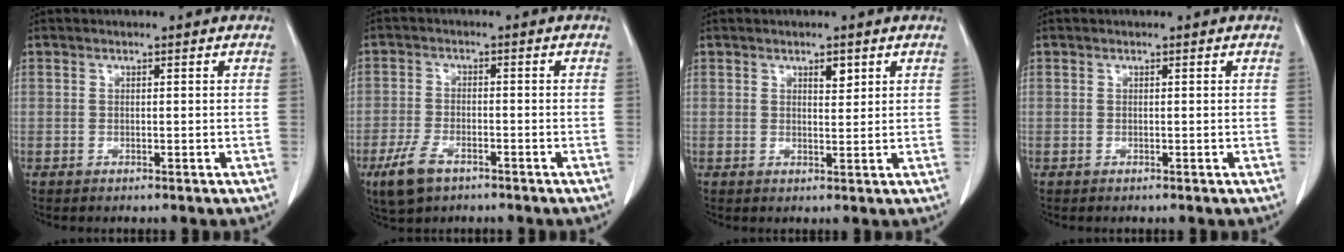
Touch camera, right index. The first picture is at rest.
{"total": 5.6, "force": [-3.4, 2.7, 3.6], "torque": [-0.084, -0.008, -0.058]}
{"total": 2.0, "force": [1.2, 0.8, 1.5], "torque": [-0.022, -0.004, 0.019]}
{"total": 0.0}